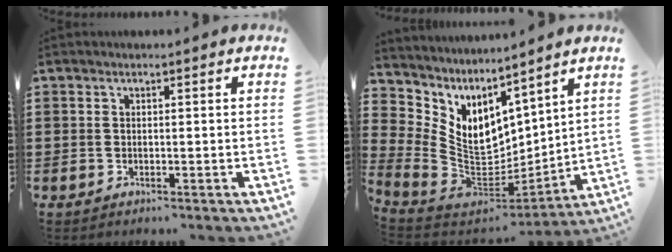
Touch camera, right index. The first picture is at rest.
{"total": 8.4, "force": [2.7, 6.3, 4.9], "torque": [-0.138, -0.045, 0.056]}